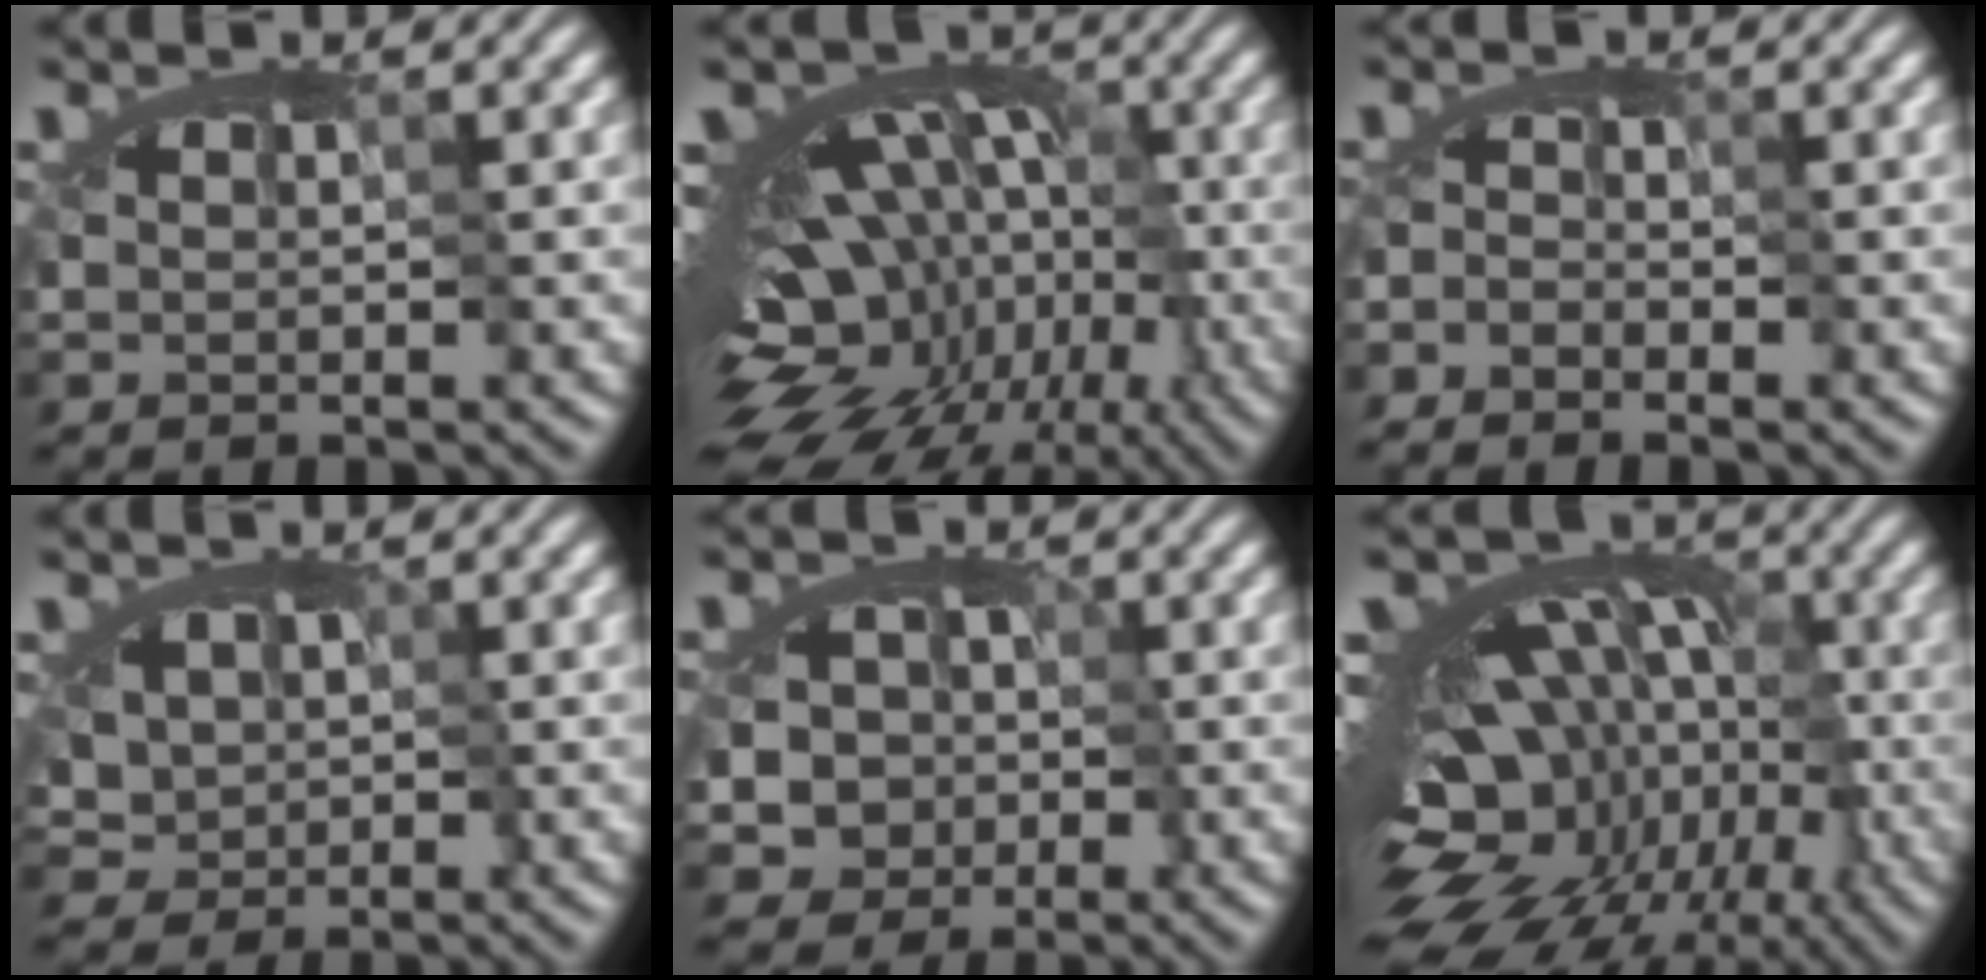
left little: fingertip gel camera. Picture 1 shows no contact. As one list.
[{"total": 15.5, "force": [-7.7, 10.2, 8.7], "torque": [-0.110, 0.001, -0.108]}, {"total": 1.5, "force": [-1.5, 0.2, 0.1], "torque": [0.010, -0.004, -0.032]}, {"total": 1.8, "force": [-0.6, 1.6, 0.5], "torque": [-0.011, -0.004, 0.001]}, {"total": 6.9, "force": [-1.5, 6.0, 3.0], "torque": [-0.031, 0.011, -0.054]}, {"total": 16.1, "force": [-8.0, 10.9, 8.7], "torque": [-0.118, 0.005, -0.125]}]